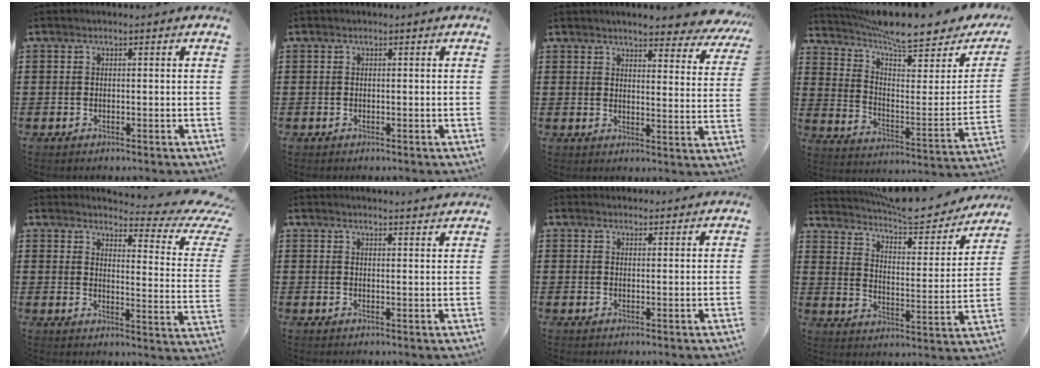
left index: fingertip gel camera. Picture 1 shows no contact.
{"total": 0.0}
{"total": 5.0, "force": [4.7, 0.0, 1.9], "torque": [-0.047, -0.028, 0.079]}
{"total": 8.6, "force": [7.5, 0.9, 4.0], "torque": [-0.097, -0.062, 0.124]}
{"total": 5.1, "force": [4.1, 0.3, 3.0], "torque": [-0.047, -0.045, 0.059]}
{"total": 2.7, "force": [2.6, -0.5, 0.0], "torque": [-0.008, -0.014, 0.049]}
{"total": 1.9, "force": [1.9, 0.2, -0.2], "torque": [-0.003, -0.003, 0.037]}
{"total": 7.1, "force": [6.3, 1.3, 2.9], "torque": [-0.071, -0.043, 0.103]}